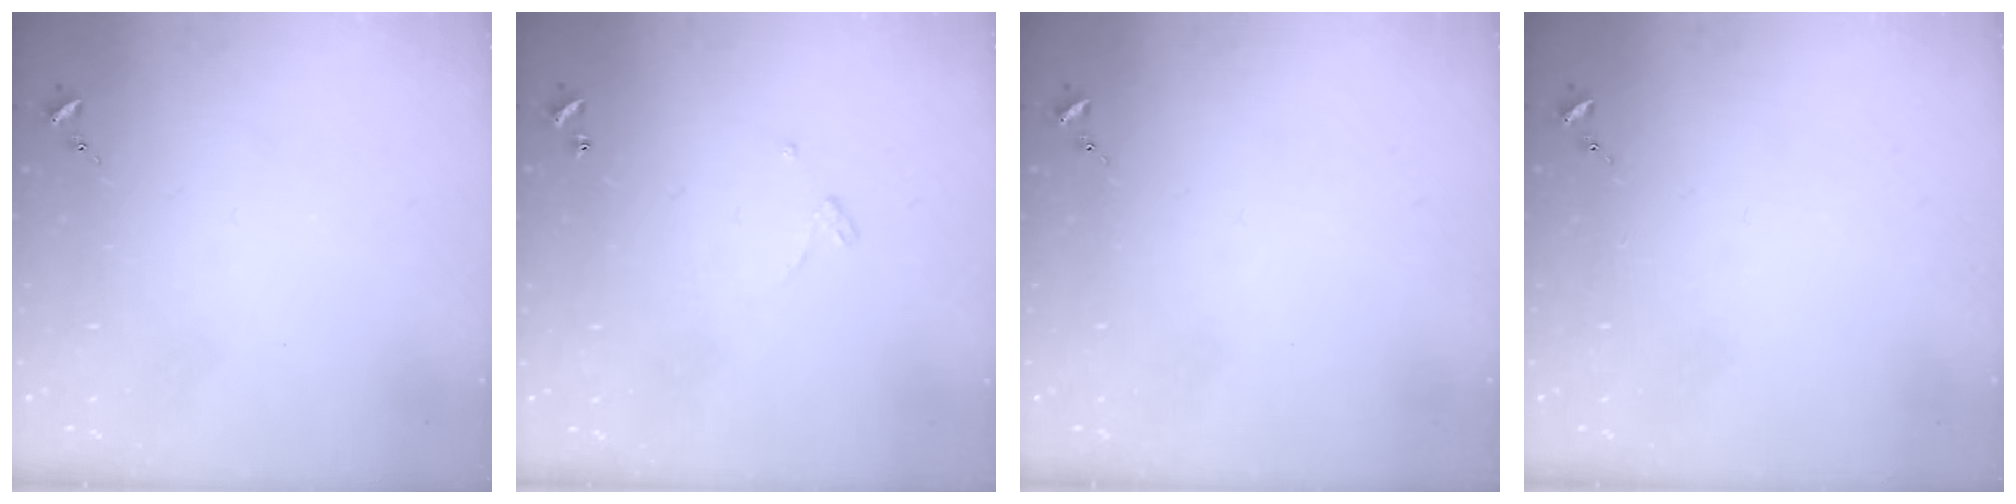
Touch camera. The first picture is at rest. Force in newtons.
{"total": 3.2, "press": 3.2, "slide": 0.2}
{"total": 0.0}
{"total": 0.0}